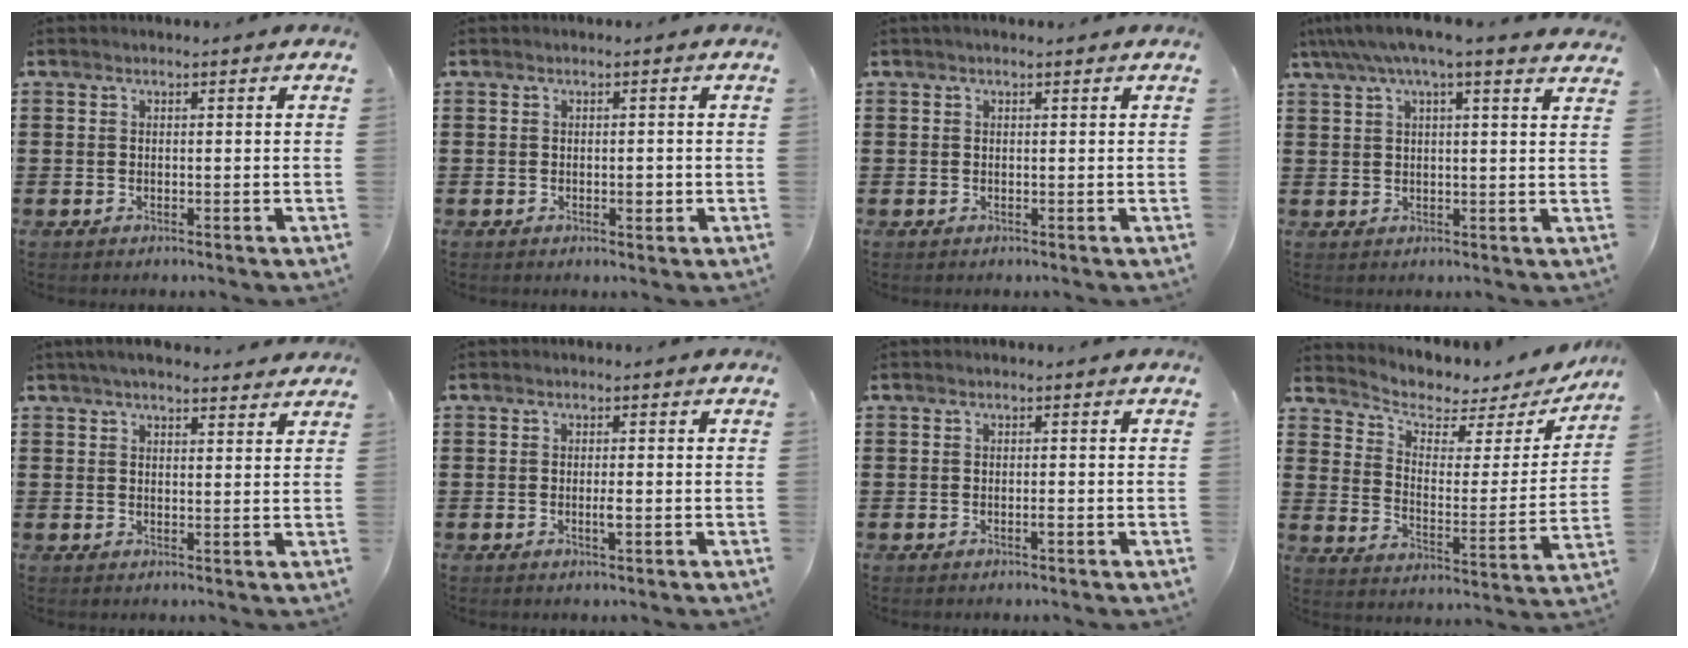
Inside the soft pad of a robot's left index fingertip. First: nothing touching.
{"total": 1.6, "force": [-0.2, 0.7, 1.4], "torque": [-0.016, -0.002, -0.005]}
{"total": 0.5, "force": [0.3, 0.1, 0.4], "torque": [-0.007, 0.002, 0.006]}
{"total": 5.0, "force": [3.9, 0.4, 3.0], "torque": [-0.073, -0.010, 0.067]}
{"total": 3.4, "force": [3.1, 0.6, 1.1], "torque": [-0.030, -0.002, 0.059]}
{"total": 1.4, "force": [-0.2, 0.2, 1.4], "torque": [-0.026, -0.002, -0.004]}
{"total": 0.7, "force": [-0.2, 0.1, 0.7], "torque": [-0.013, -0.003, -0.002]}
{"total": 4.0, "force": [3.4, 1.7, 1.5], "torque": [-0.051, -0.025, 0.052]}